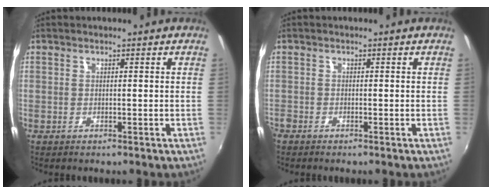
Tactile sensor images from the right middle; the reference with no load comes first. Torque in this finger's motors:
{"motor_torque": [0.30, -0.29, 0.46, 0.07]}